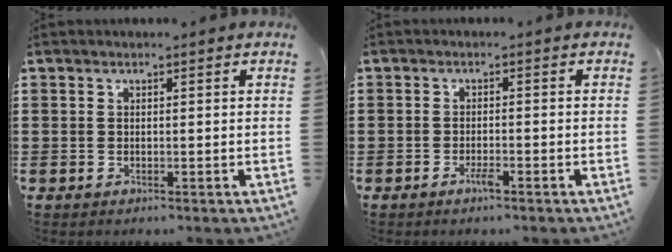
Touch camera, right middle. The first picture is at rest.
{"total": 1.9, "force": [-1.2, 0.3, 1.4], "torque": [-0.025, -0.002, -0.022]}